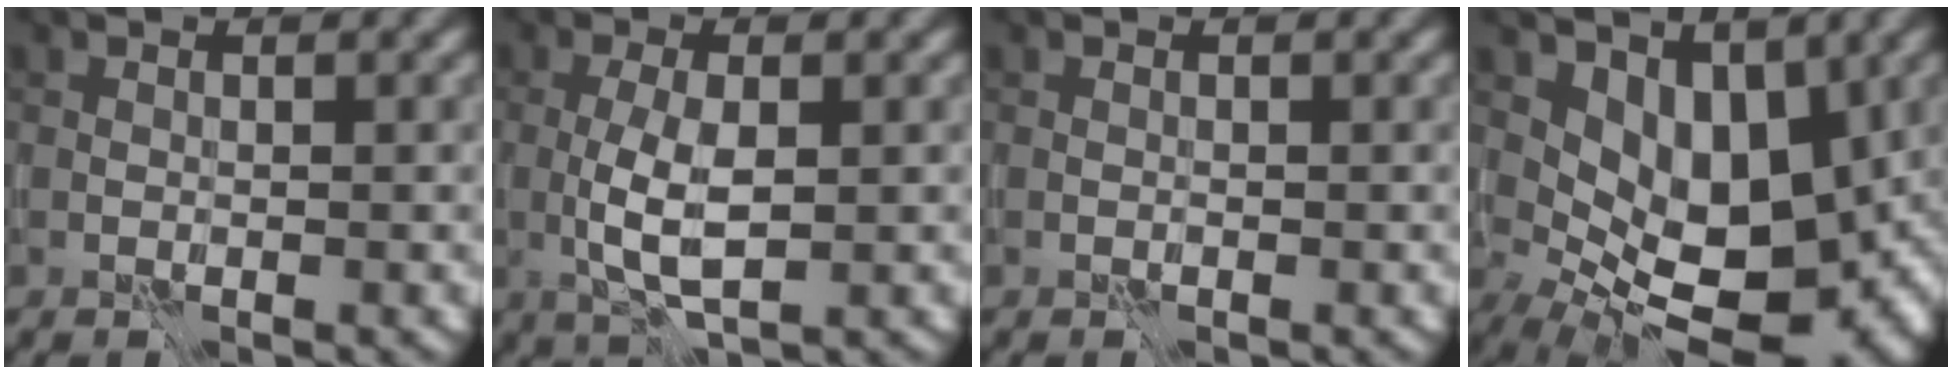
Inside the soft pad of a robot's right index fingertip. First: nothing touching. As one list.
[{"total": 3.9, "force": [-0.3, 1.2, 3.7], "torque": [-0.081, -0.002, -0.007]}, {"total": 0.0}, {"total": 9.6, "force": [1.4, 5.5, 7.7], "torque": [-0.114, -0.020, 0.033]}]